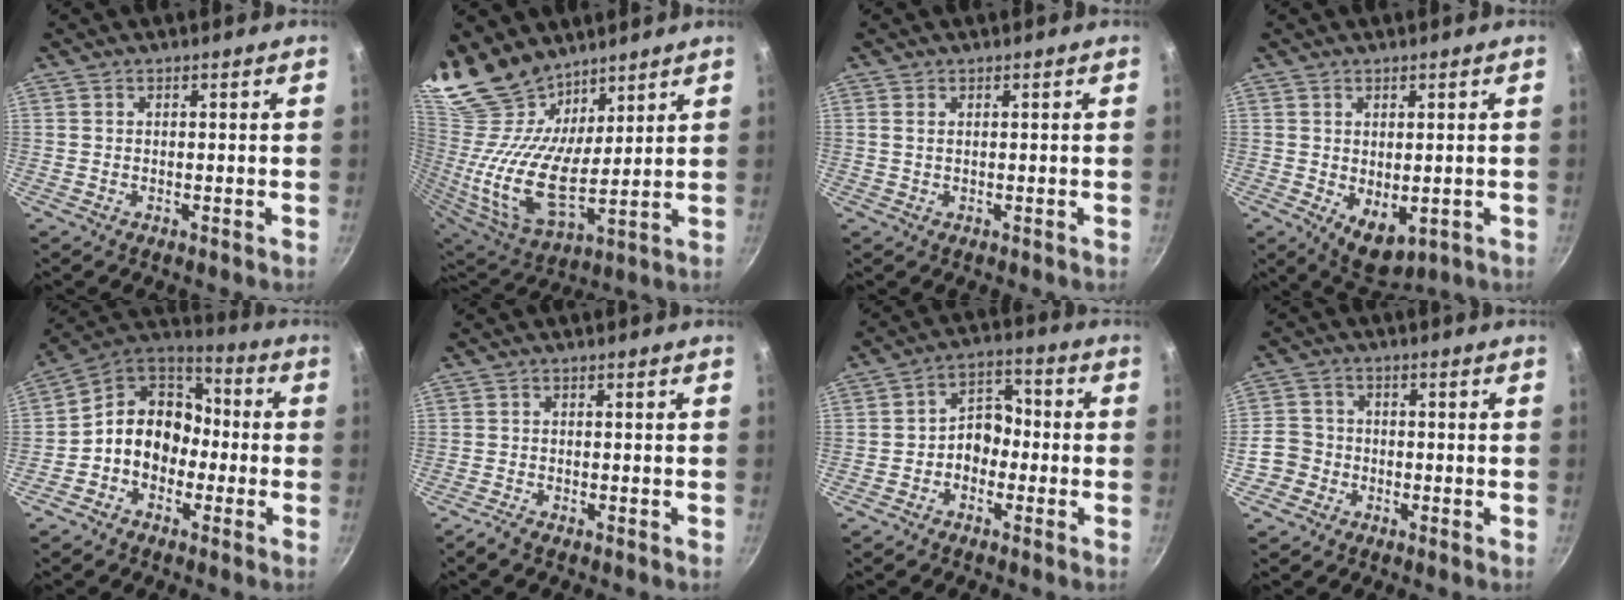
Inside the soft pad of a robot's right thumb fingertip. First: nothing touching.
{"total": 19.8, "force": [14.1, 9.3, 10.3], "torque": [-0.204, -0.078, 0.283]}
{"total": 1.1, "force": [0.4, 0.5, 0.9], "torque": [-0.018, 0.000, 0.007]}
{"total": 6.2, "force": [-0.5, 3.8, 4.8], "torque": [-0.055, -0.013, 0.008]}
{"total": 12.3, "force": [-2.5, 10.1, 6.7], "torque": [-0.066, 0.051, -0.067]}
{"total": 1.8, "force": [-1.5, 0.4, 0.9], "torque": [-0.029, 0.010, -0.031]}
{"total": 7.1, "force": [-1.7, 5.4, 4.2], "torque": [-0.020, 0.037, -0.041]}
{"total": 5.1, "force": [-2.3, 4.4, 1.2], "torque": [0.002, 0.029, -0.048]}